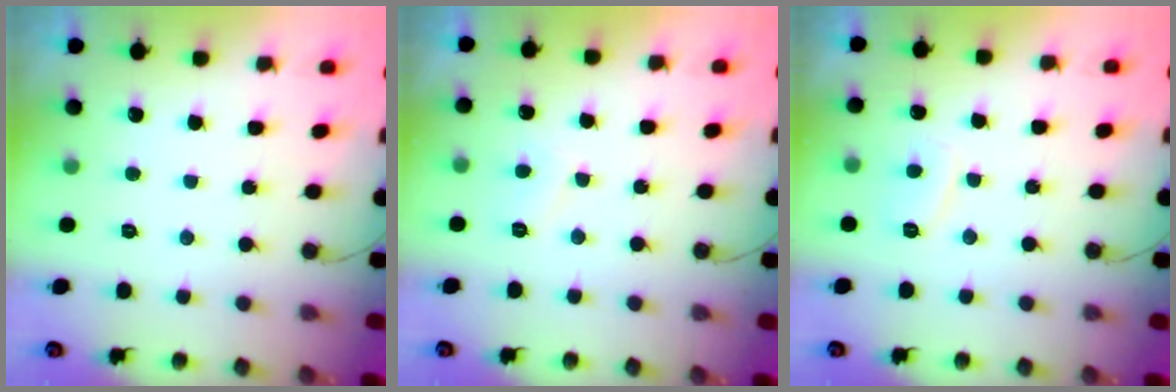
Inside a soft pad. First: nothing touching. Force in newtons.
{"total": 5.0, "press": 4.9, "slide": 0.7}
{"total": 3.6, "press": 3.6, "slide": 0.6}